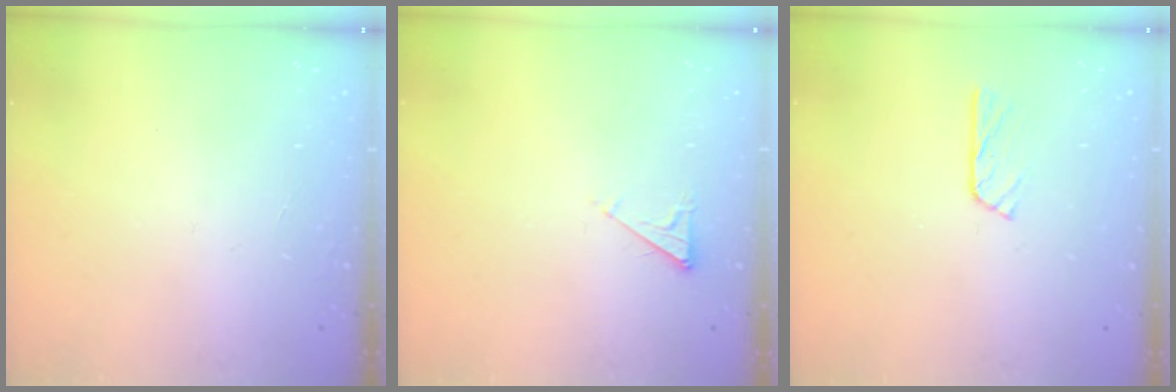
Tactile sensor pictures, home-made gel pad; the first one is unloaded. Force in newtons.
{"total": 2.9, "press": 2.9, "slide": 0.5}
{"total": 3.9, "press": 3.9, "slide": 0.4}